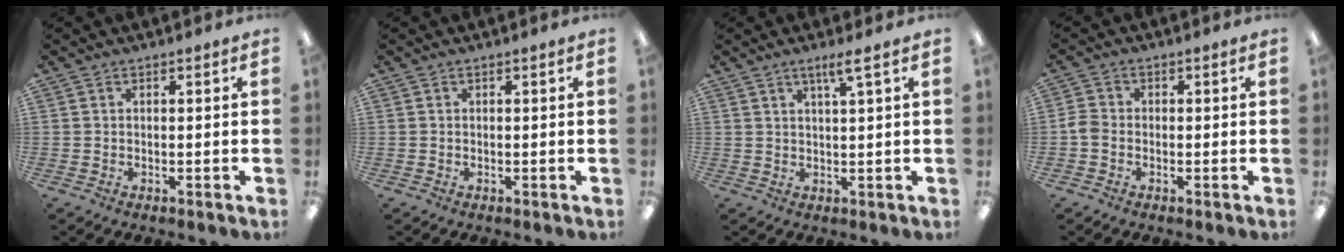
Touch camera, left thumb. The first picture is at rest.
{"total": 0.0}
{"total": 3.4, "force": [2.3, 0.0, 2.6], "torque": [-0.047, -0.005, 0.036]}
{"total": 2.4, "force": [-0.9, 1.8, 1.3], "torque": [-0.023, 0.006, -0.015]}